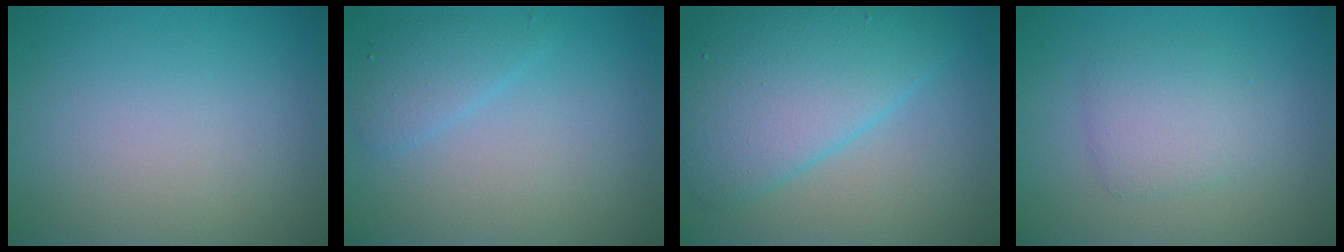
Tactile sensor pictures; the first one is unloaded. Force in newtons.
{"total": 2.0, "press": 2.0, "slide": 0.1}
{"total": 7.6, "press": 7.6, "slide": 0.2}
{"total": 2.7, "press": 2.7, "slide": 0.1}